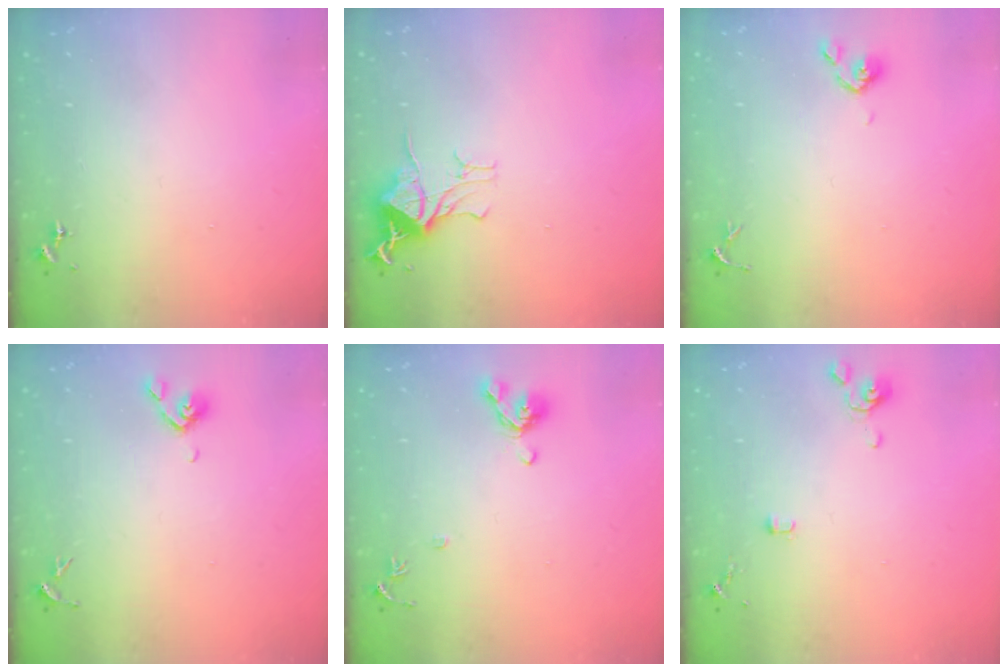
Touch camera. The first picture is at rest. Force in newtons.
{"total": 11.3, "press": 11.3, "slide": 0.9}
{"total": 5.3, "press": 5.2, "slide": 0.8}
{"total": 5.5, "press": 5.3, "slide": 1.5}
{"total": 8.4, "press": 8.3, "slide": 1.5}
{"total": 4.0, "press": 4.0, "slide": 0.8}